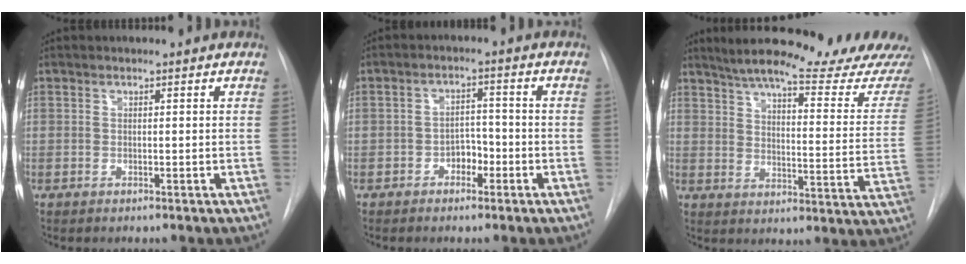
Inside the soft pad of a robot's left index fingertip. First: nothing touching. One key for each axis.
{"total": 3.4, "fx": -1.7, "fy": 2.2, "fz": 1.9, "tx": -0.024, "ty": 0.008, "tz": -0.031}
{"total": 25.5, "fx": 22.5, "fy": 0.8, "fz": 12.1, "tx": -0.181, "ty": -0.077, "tz": 0.280}